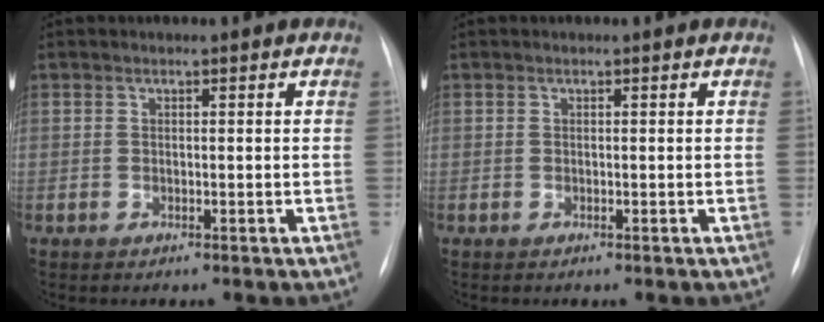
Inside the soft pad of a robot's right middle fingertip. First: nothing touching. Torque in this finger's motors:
{"motor_torque": [-0.05, -0.02, 0.00, 0.00]}